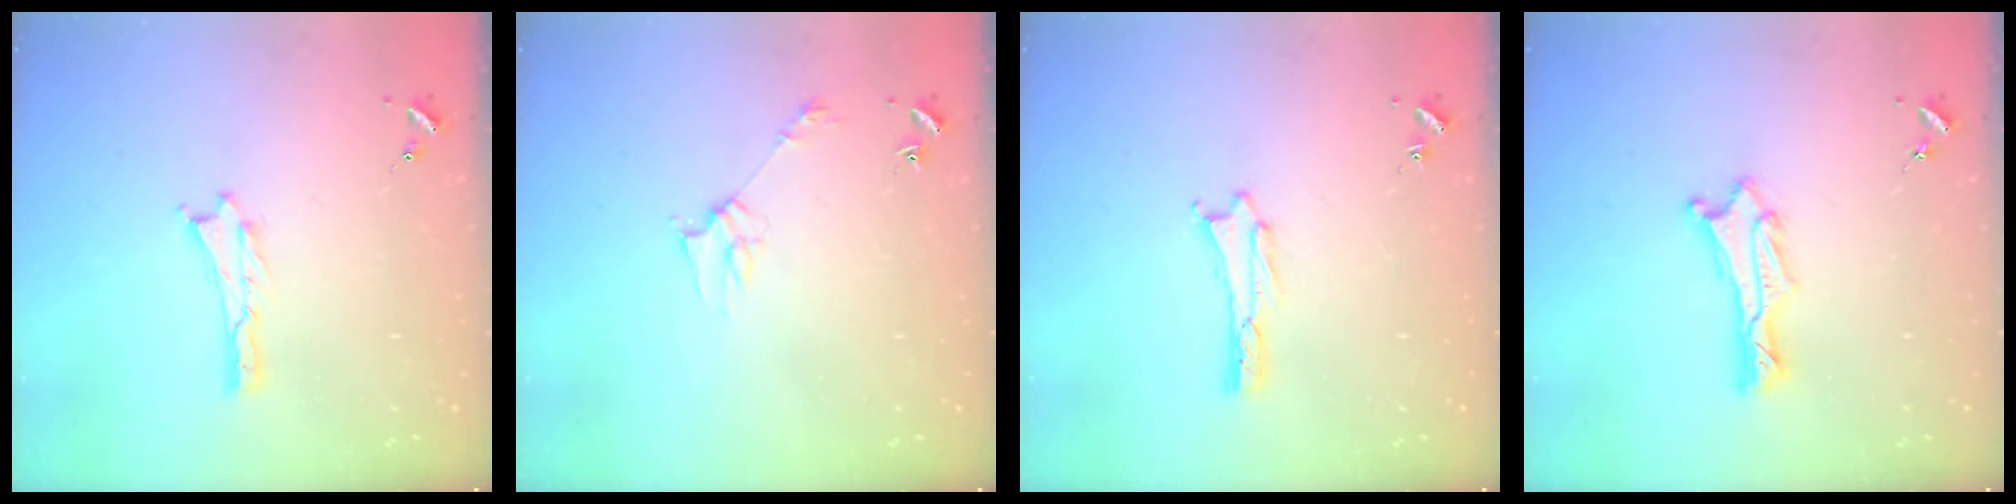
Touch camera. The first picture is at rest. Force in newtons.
{"total": 2.8, "press": 2.8, "slide": 0.2}
{"total": 1.1, "press": 1.1, "slide": 0.1}
{"total": 1.3, "press": 1.3, "slide": 0.1}